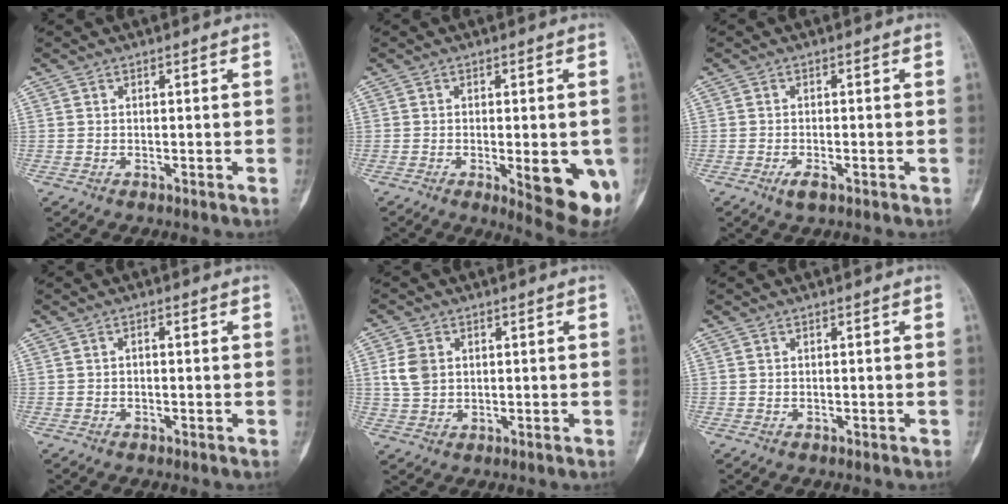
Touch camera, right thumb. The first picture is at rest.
{"total": 11.5, "force": [-2.8, 3.9, 10.4], "torque": [-0.113, -0.017, -0.026]}
{"total": 2.5, "force": [-1.4, 1.0, 1.8], "torque": [-0.032, 0.001, -0.027]}
{"total": 0.6, "force": [-0.1, 0.4, 0.5], "torque": [0.000, 0.001, -0.008]}
{"total": 5.3, "force": [1.0, 4.1, 3.2], "torque": [-0.053, 0.000, 0.020]}
{"total": 0.0}